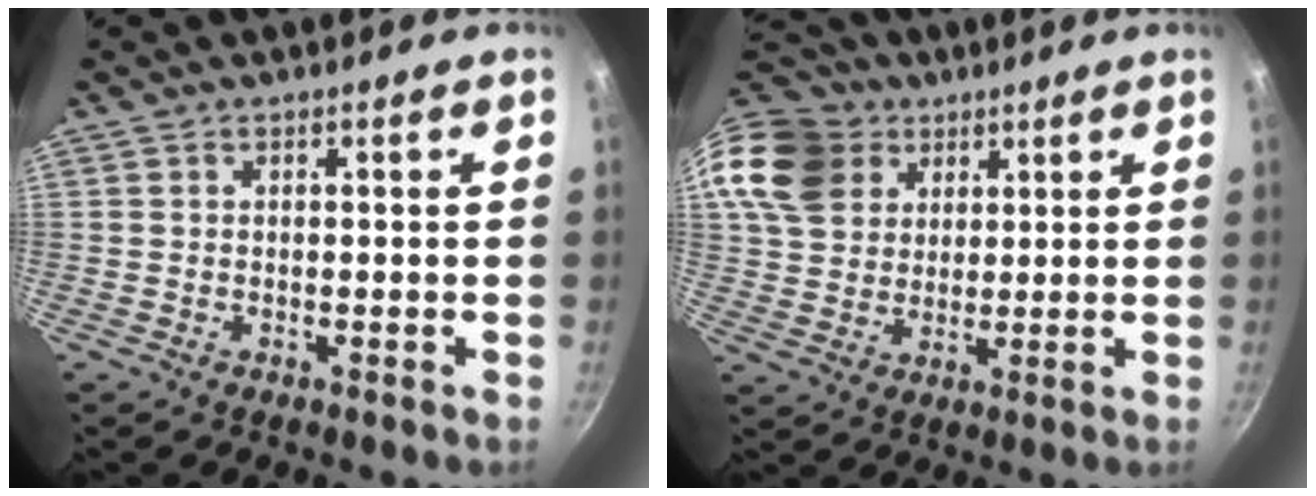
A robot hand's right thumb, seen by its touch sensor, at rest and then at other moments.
{"total": 15.6, "force": [7.6, 11.9, 6.7], "torque": [-0.118, -0.001, 0.144]}